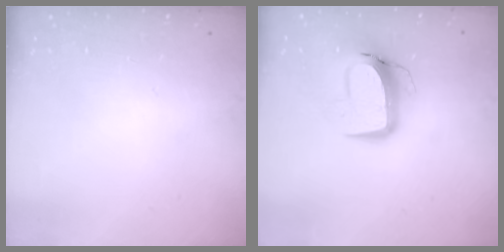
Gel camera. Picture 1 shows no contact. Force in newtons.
{"total": 11.6, "press": 11.5, "slide": 1.3}